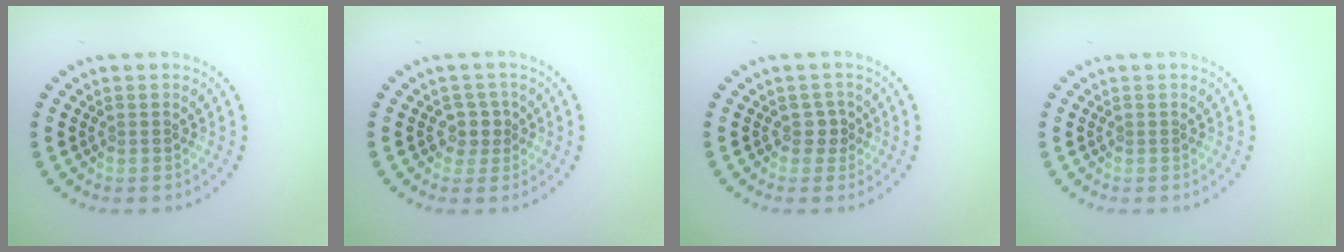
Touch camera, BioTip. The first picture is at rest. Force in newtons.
{"total": 1.6, "press": 1.2, "slide": 1.0}
{"total": 1.2, "press": 1.0, "slide": 0.6}
{"total": 0.0}